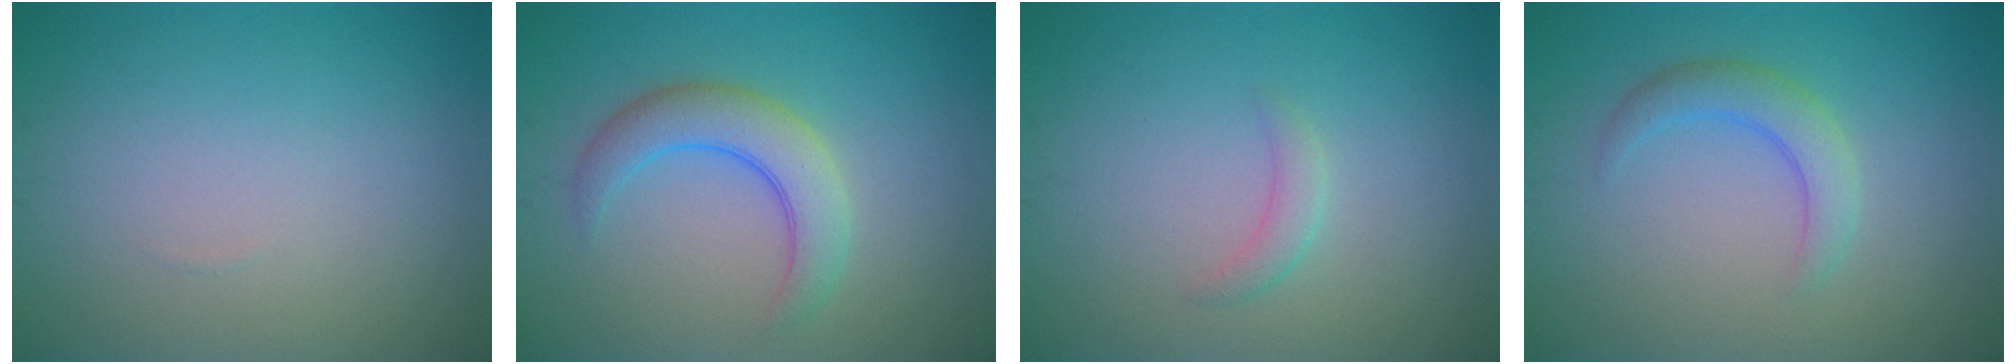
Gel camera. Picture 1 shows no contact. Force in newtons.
{"total": 4.2, "press": 4.2, "slide": 0.1}
{"total": 1.3, "press": 1.3, "slide": 0.0}
{"total": 2.7, "press": 2.7, "slide": 0.2}